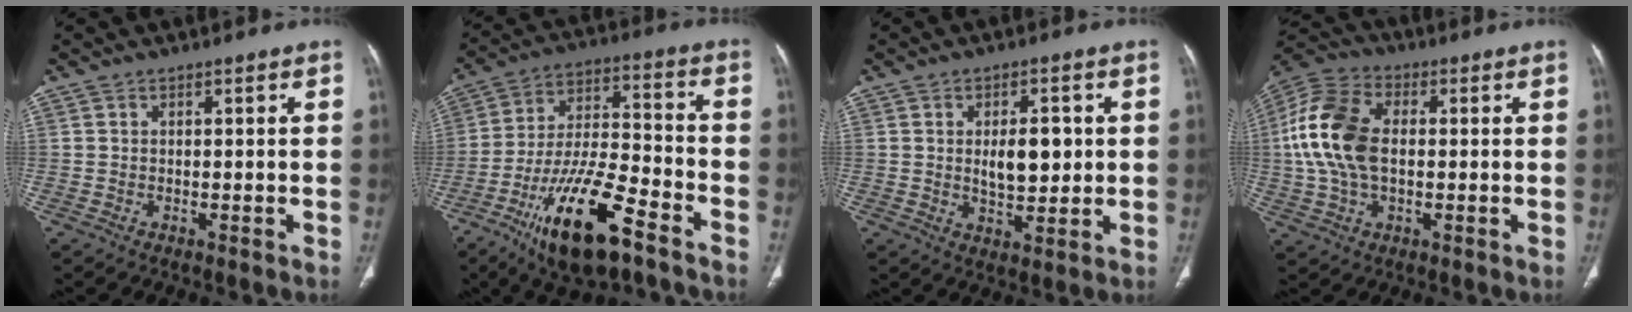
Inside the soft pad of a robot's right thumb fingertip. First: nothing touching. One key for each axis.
{"total": 19.4, "fx": -11.2, "fy": 6.3, "fz": 14.5, "tx": -0.269, "ty": 0.056, "tz": -0.199}
{"total": 7.3, "fx": 0.8, "fy": 3.8, "fz": 6.2, "tx": -0.076, "ty": -0.006, "tz": 0.018}
{"total": 15.0, "fx": 0.6, "fy": 9.3, "fz": 11.7, "tx": -0.249, "ty": 0.024, "tz": 0.006}